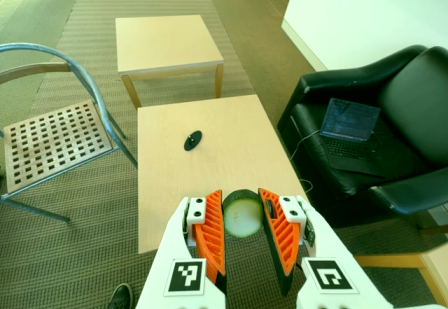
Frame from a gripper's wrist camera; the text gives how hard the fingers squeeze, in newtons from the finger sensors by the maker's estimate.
{"total": 12.2, "left": 12.7, "right": 11.7}